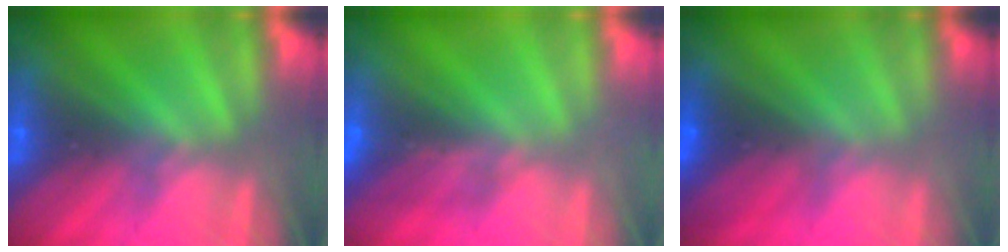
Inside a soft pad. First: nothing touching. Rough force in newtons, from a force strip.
{"total": 1.2}
{"total": 2.8}